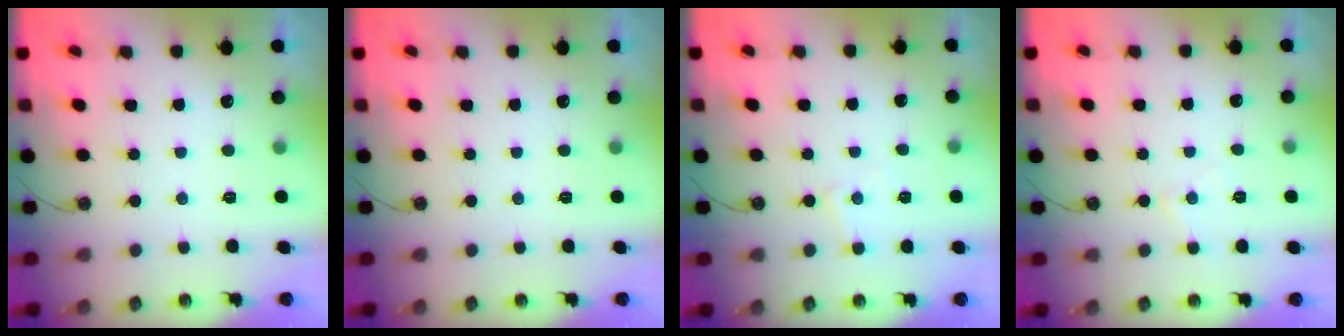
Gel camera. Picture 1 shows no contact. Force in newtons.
{"total": 0.0}
{"total": 4.6, "press": 4.6, "slide": 0.3}
{"total": 4.9, "press": 4.8, "slide": 0.7}